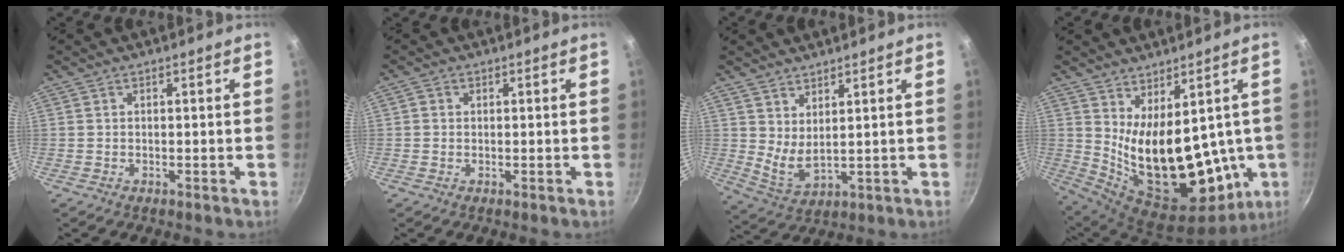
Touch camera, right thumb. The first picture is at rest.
{"total": 1.1, "force": [0.1, 1.0, 0.4], "torque": [-0.005, 0.001, 0.000]}
{"total": 5.6, "force": [3.4, 2.3, 3.9], "torque": [-0.063, -0.041, 0.068]}
{"total": 21.5, "force": [1.4, 11.3, 18.2], "torque": [-0.262, -0.063, 0.059]}